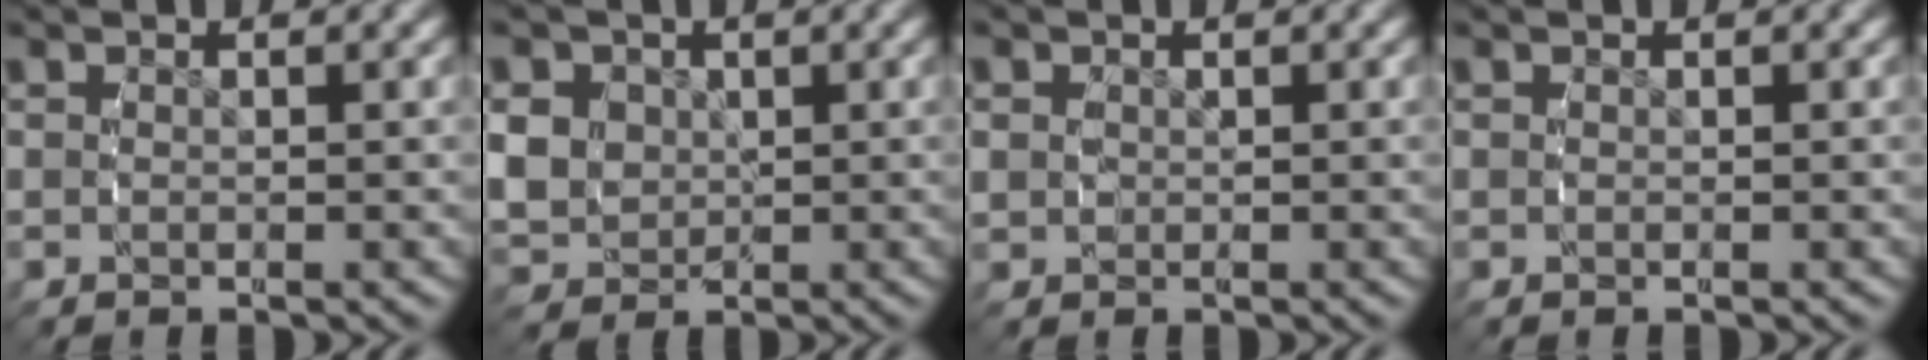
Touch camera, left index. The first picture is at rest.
{"total": 6.2, "force": [0.0, 5.8, 2.3], "torque": [-0.069, -0.027, 0.012]}
{"total": 1.9, "force": [0.2, 1.8, 0.5], "torque": [-0.022, -0.009, 0.009]}
{"total": 0.0}